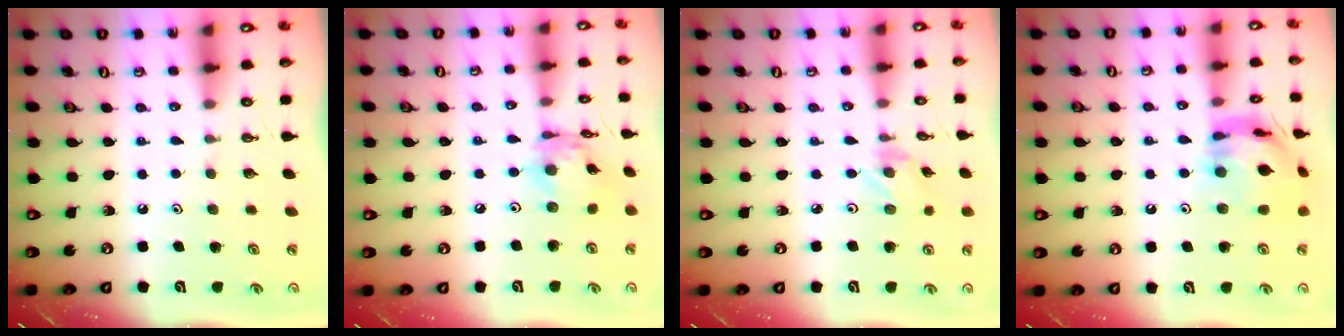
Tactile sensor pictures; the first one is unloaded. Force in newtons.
{"total": 10.4, "press": 10.4, "slide": 0.9}
{"total": 1.1, "press": 1.0, "slide": 0.4}
{"total": 15.6, "press": 15.6, "slide": 1.4}